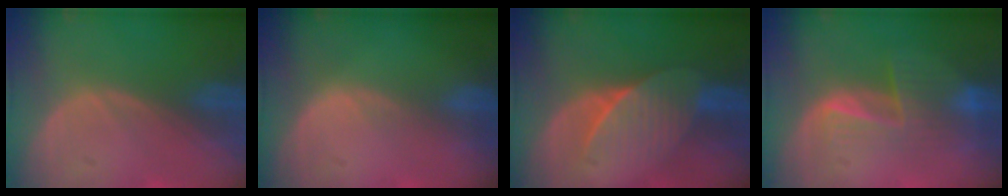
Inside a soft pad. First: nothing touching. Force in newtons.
{"total": 0.8, "press": 0.5, "slide": 0.7}
{"total": 7.3, "press": 6.7, "slide": 2.9}
{"total": 6.8, "press": 6.4, "slide": 2.2}